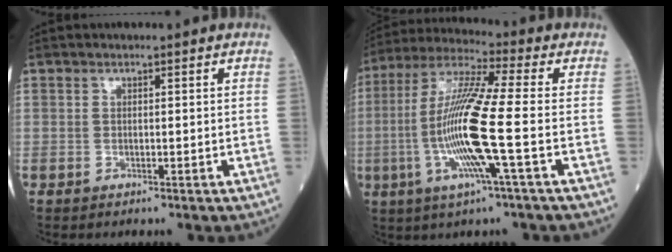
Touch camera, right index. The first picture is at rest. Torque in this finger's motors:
{"motor_torque": [2.14, 0.00, 1.06, 0.21]}